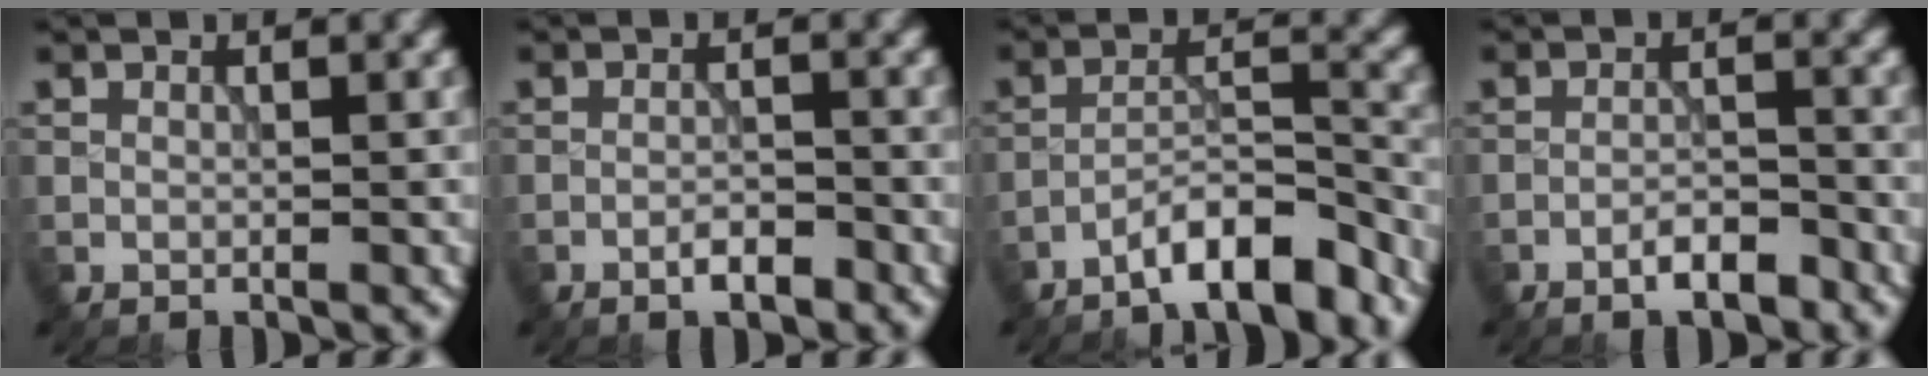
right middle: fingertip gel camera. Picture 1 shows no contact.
{"total": 2.1, "force": [-1.4, 0.6, 1.4], "torque": [-0.022, 0.003, -0.026]}
{"total": 5.9, "force": [-4.8, 1.1, 3.2], "torque": [-0.047, 0.009, -0.083]}
{"total": 2.8, "force": [-2.0, 0.7, 1.8], "torque": [-0.025, 0.006, -0.037]}